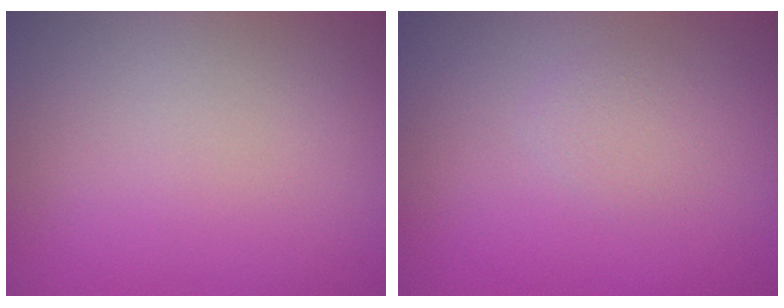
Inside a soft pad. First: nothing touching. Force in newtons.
{"total": 1.1, "press": 1.1, "slide": 0.0}